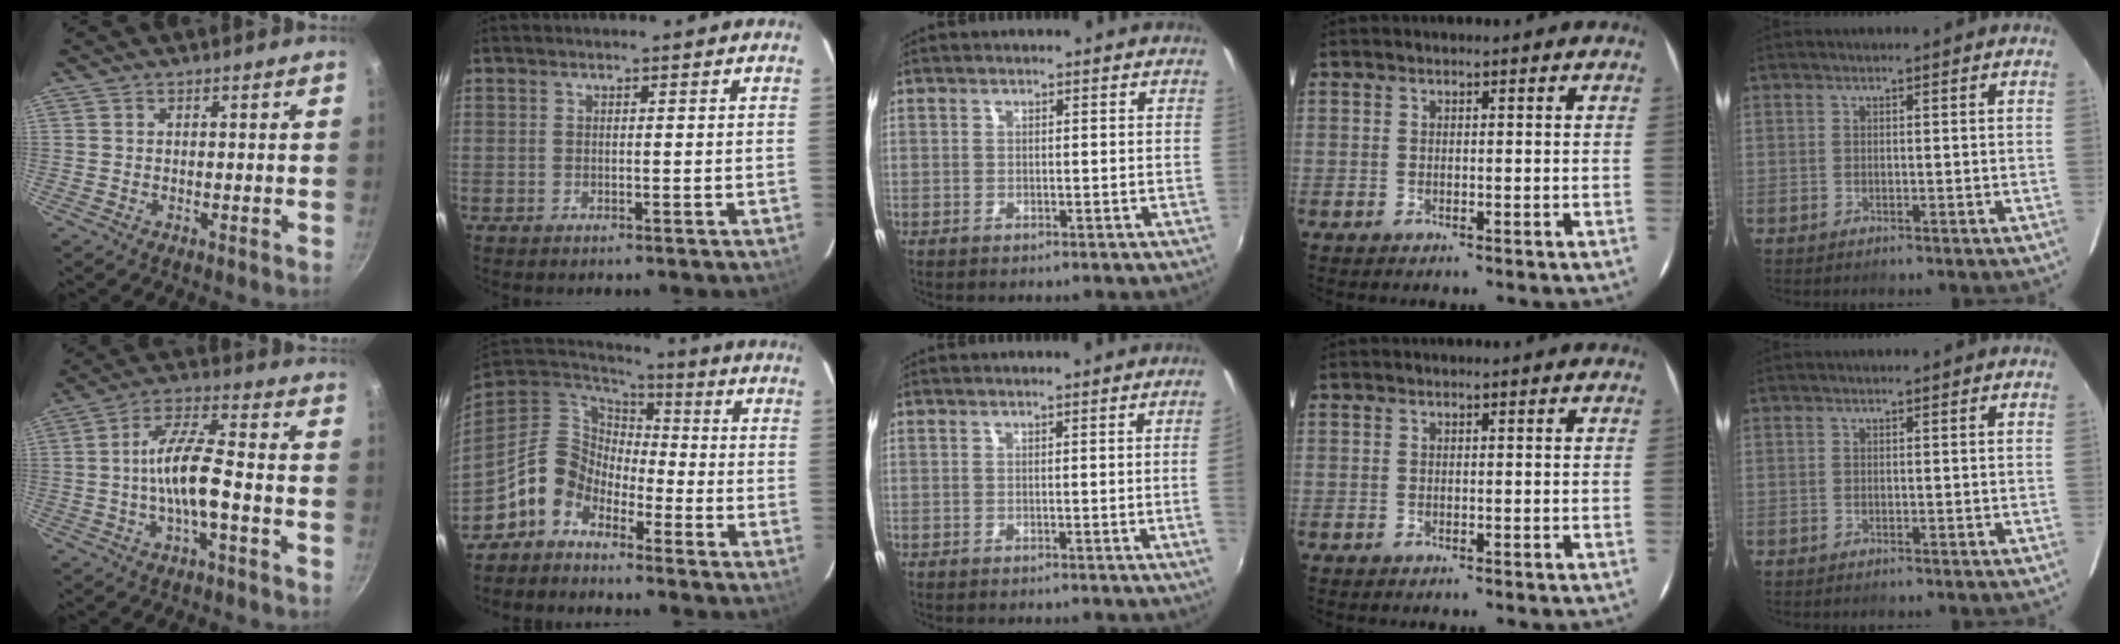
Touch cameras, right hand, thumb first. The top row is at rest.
{"thumb": {"total": 9.9, "force": [-2.6, 2.9, 9.1], "torque": [-0.169, 0.036, -0.055]}, "index": {"total": 10.5, "force": [-7.1, 6.9, 3.4], "torque": [-0.078, 0.031, -0.148]}, "middle": {"total": 2.2, "force": [-0.2, -1.3, 1.8], "torque": [-0.025, -0.011, 0.002]}}